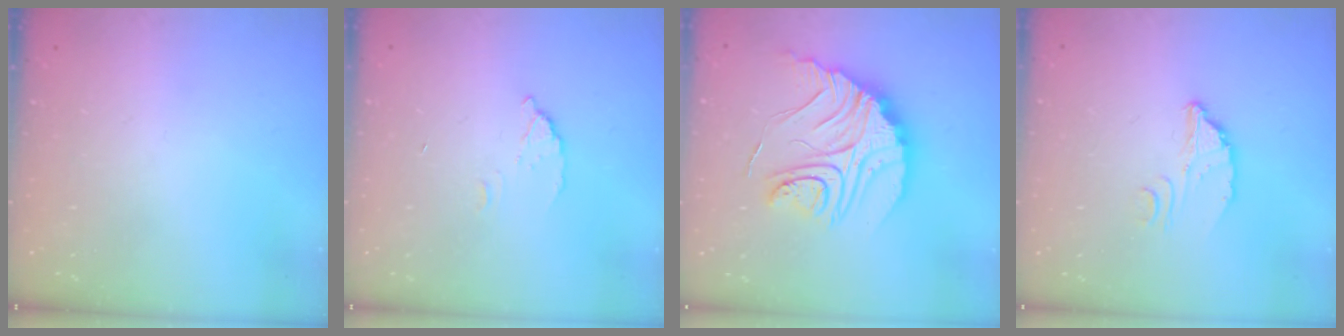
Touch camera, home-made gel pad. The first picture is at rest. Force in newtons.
{"total": 2.7, "press": 2.7, "slide": 0.1}
{"total": 18.3, "press": 18.3, "slide": 1.5}
{"total": 3.2, "press": 3.2, "slide": 0.2}